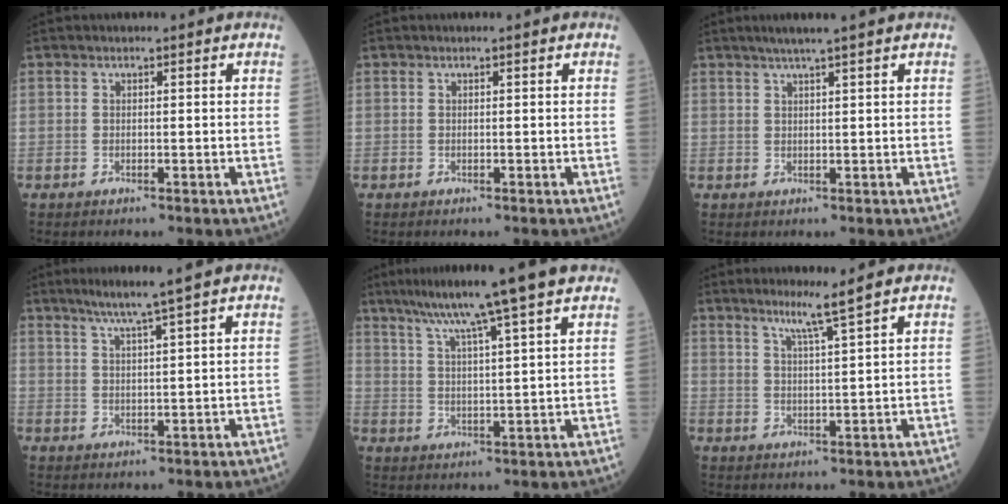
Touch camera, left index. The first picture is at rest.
{"total": 0.0}
{"total": 3.8, "force": [2.8, -0.8, 2.4], "torque": [-0.037, 0.009, 0.049]}
{"total": 4.7, "force": [3.4, -1.4, 2.9], "torque": [-0.056, -0.004, 0.065]}
{"total": 12.2, "force": [9.2, -1.3, 7.9], "torque": [-0.130, 0.018, 0.136]}
{"total": 4.3, "force": [3.0, -1.4, 2.6], "torque": [-0.050, -0.011, 0.058]}